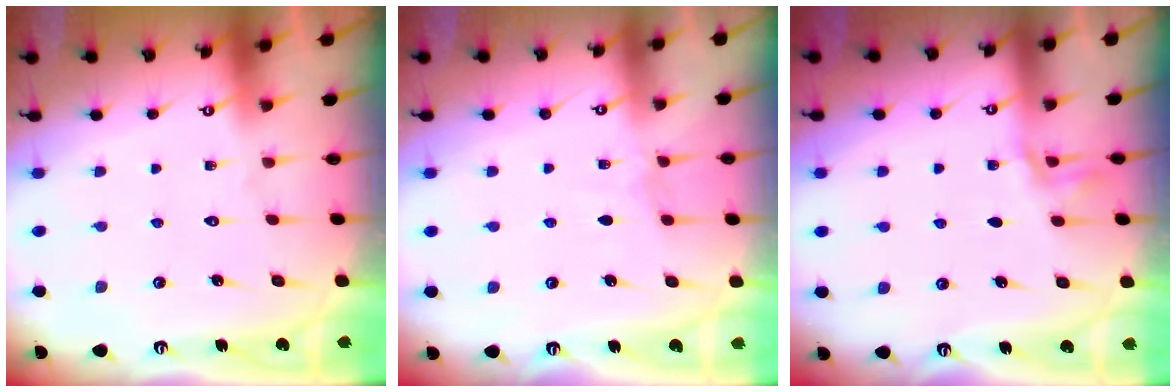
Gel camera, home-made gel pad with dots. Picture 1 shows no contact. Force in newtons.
{"total": 2.5, "press": 2.5, "slide": 0.3}
{"total": 1.4, "press": 1.4, "slide": 0.2}